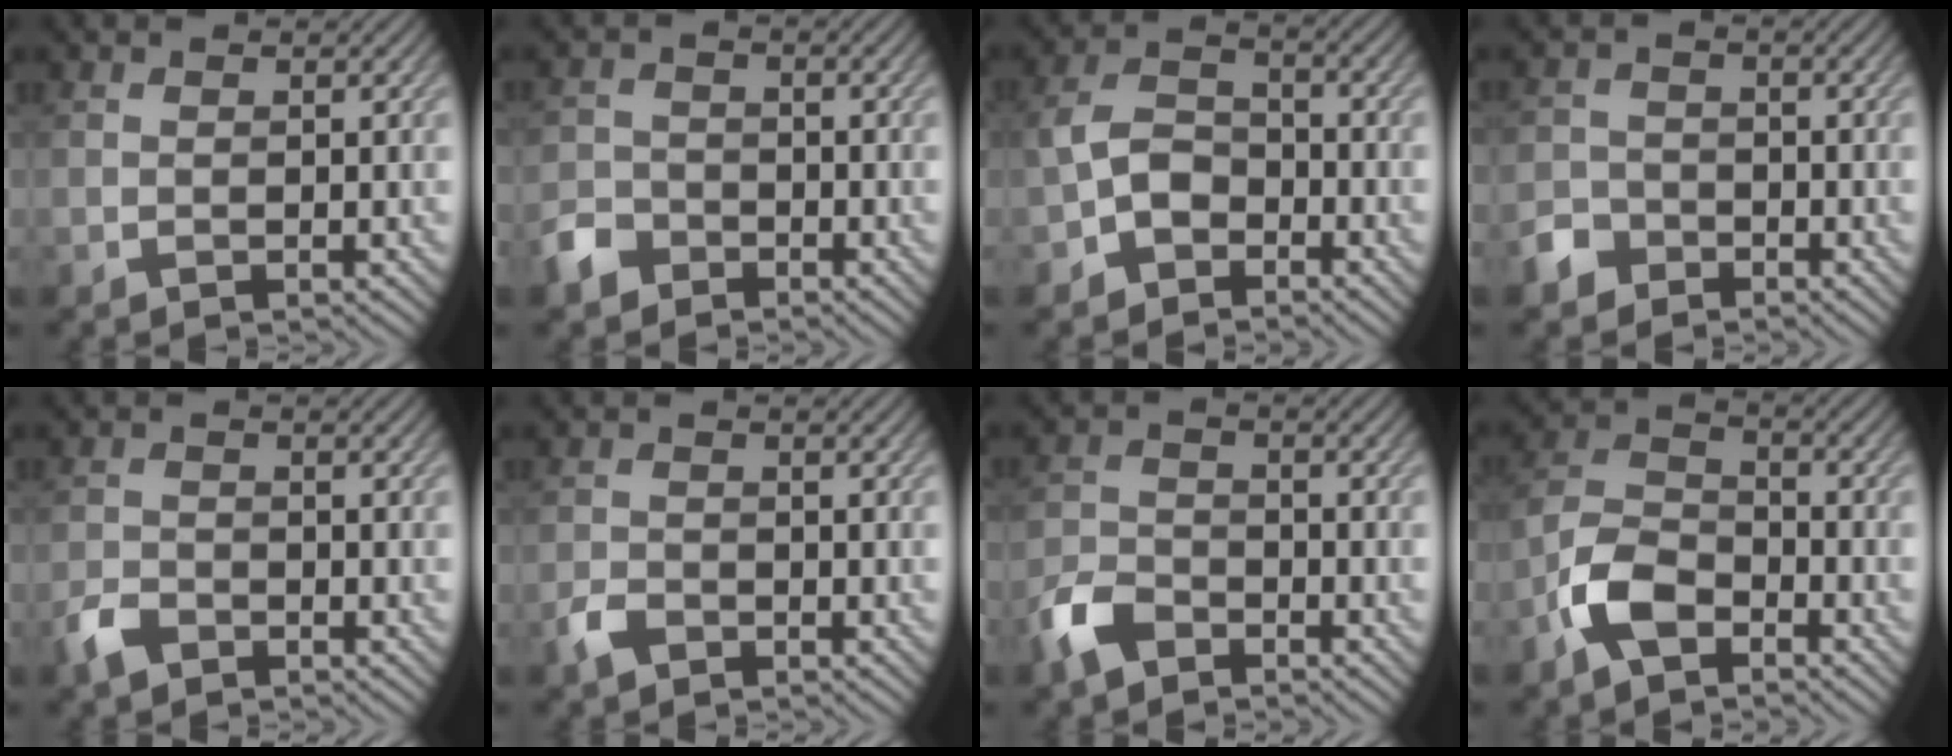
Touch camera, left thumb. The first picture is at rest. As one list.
[{"total": 3.9, "force": [-2.7, 2.6, 1.1], "torque": [-0.030, -0.002, -0.062]}, {"total": 4.8, "force": [-2.5, 3.2, 2.7], "torque": [-0.056, 0.006, -0.061]}, {"total": 3.5, "force": [-2.5, 2.4, 0.7], "torque": [-0.016, 0.000, -0.056]}, {"total": 3.0, "force": [-2.2, 1.5, 1.3], "torque": [-0.029, -0.004, -0.053]}, {"total": 2.4, "force": [-1.7, 1.3, 1.0], "torque": [-0.023, -0.002, -0.040]}, {"total": 5.1, "force": [-3.7, 2.7, 2.4], "torque": [-0.055, -0.004, -0.087]}, {"total": 7.3, "force": [-4.3, 3.7, 4.5], "torque": [-0.095, 0.005, -0.104]}]